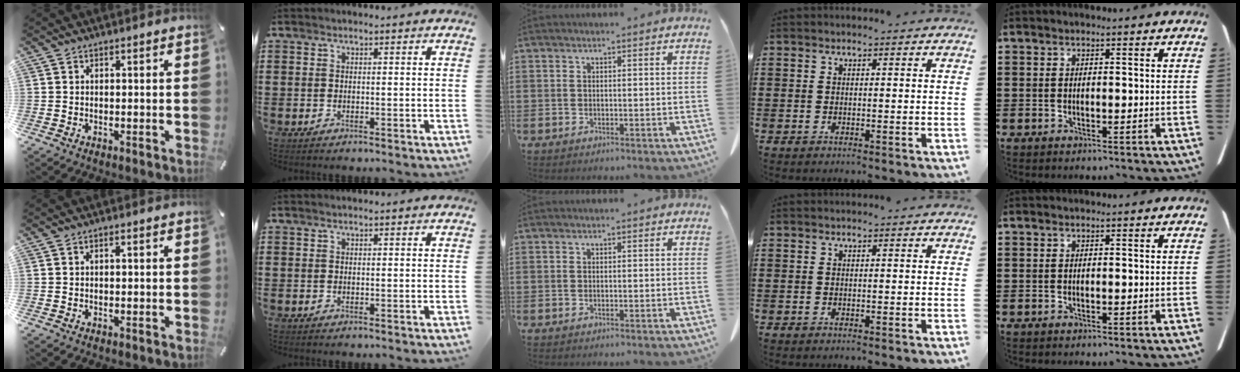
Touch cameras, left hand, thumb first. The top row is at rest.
{"thumb": {"total": 0.8, "force": [0.2, 0.5, 0.7], "torque": [-0.013, 0.003, 0.002]}}